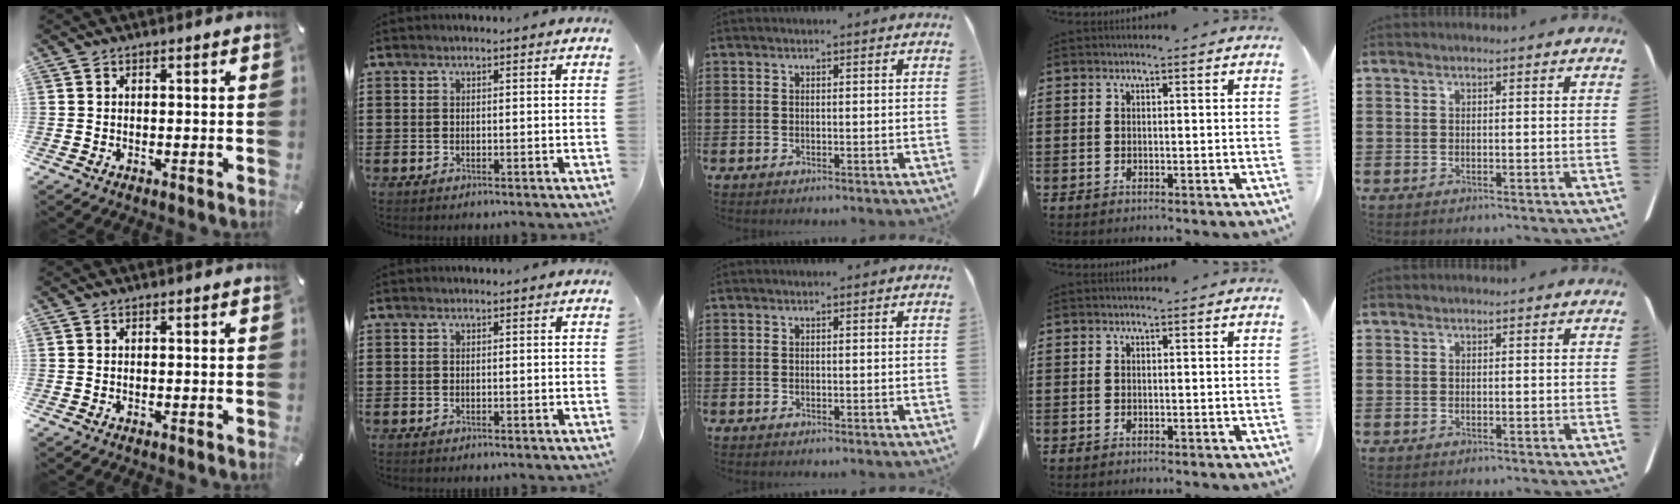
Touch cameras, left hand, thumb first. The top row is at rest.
{}